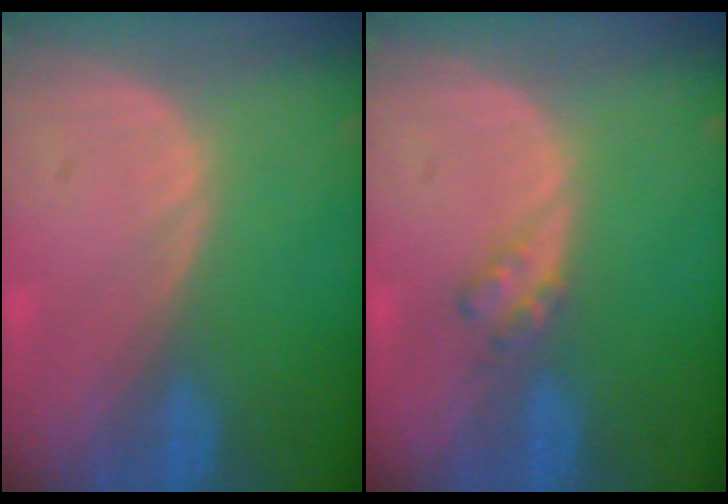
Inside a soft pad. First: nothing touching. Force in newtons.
{"total": 2.3, "press": 2.2, "slide": 0.3}